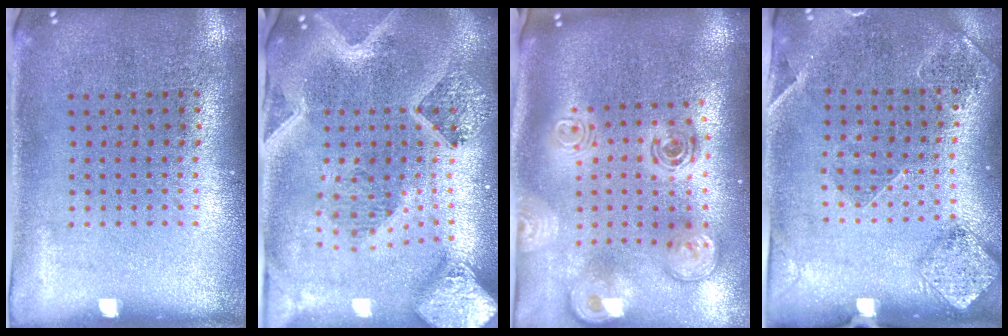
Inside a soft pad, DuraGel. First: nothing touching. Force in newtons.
{"total": 4.1, "press": 3.2, "slide": 2.6}
{"total": 3.0, "press": 2.1, "slide": 2.2}
{"total": 1.6, "press": 1.5, "slide": 0.3}